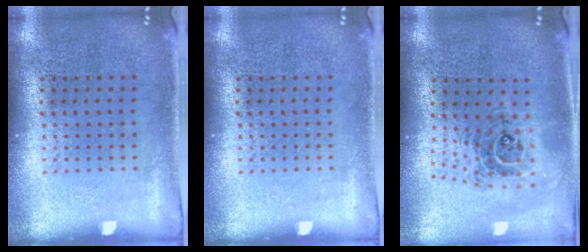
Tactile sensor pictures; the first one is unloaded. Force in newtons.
{"total": 0.0}
{"total": 1.0, "press": 1.0, "slide": 0.3}